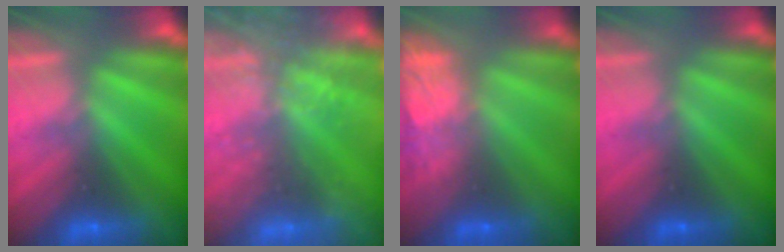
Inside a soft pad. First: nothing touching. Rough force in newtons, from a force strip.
{"total": 12.7}
{"total": 7.8}
{"total": 2.4}